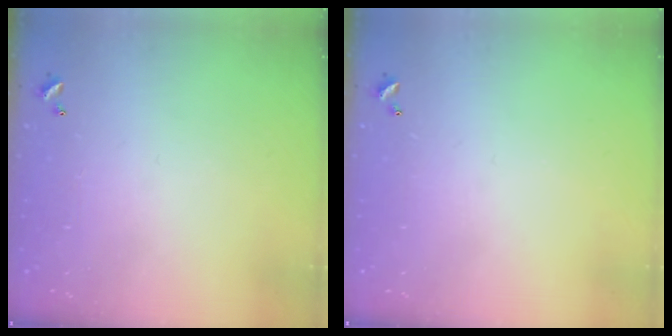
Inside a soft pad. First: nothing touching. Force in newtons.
{"total": 0.0}